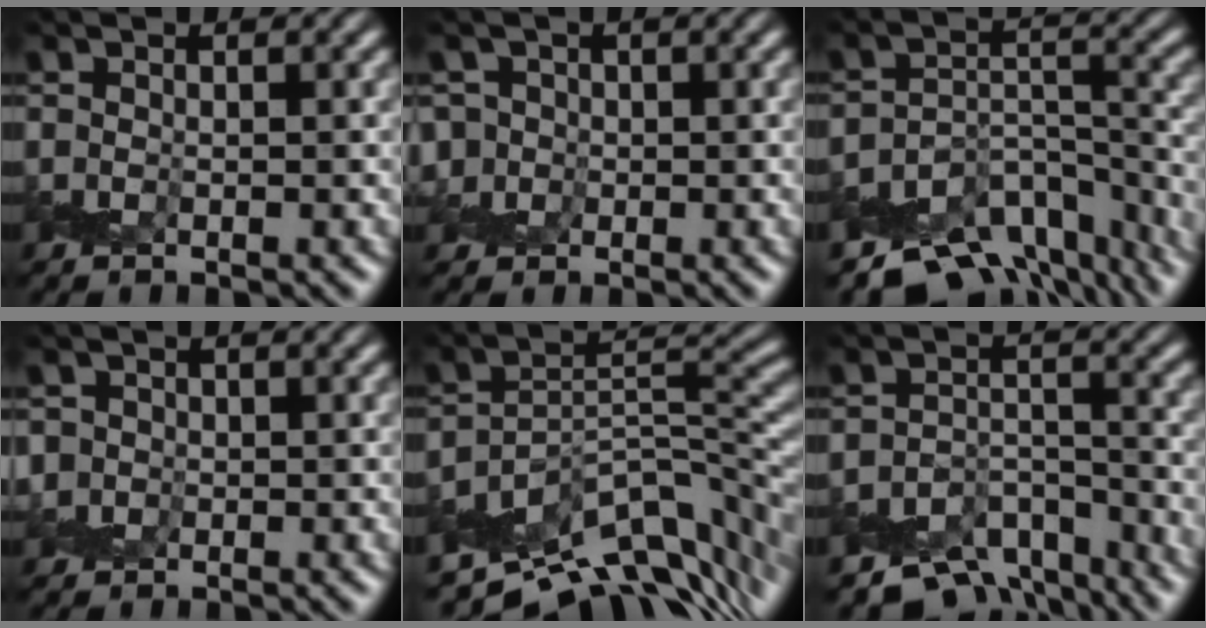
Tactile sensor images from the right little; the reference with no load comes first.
{"total": 3.4, "force": [0.0, 3.3, 0.8], "torque": [-0.001, 0.023, -0.024]}
{"total": 10.2, "force": [-8.4, 4.6, 3.5], "torque": [-0.048, -0.010, -0.122]}
{"total": 2.1, "force": [0.2, 2.1, 0.0], "torque": [0.015, 0.013, -0.010]}
{"total": 10.9, "force": [-6.9, 4.8, 6.9], "torque": [-0.107, 0.005, -0.117]}
{"total": 6.2, "force": [-5.3, 2.5, 1.8], "torque": [-0.018, -0.013, -0.084]}